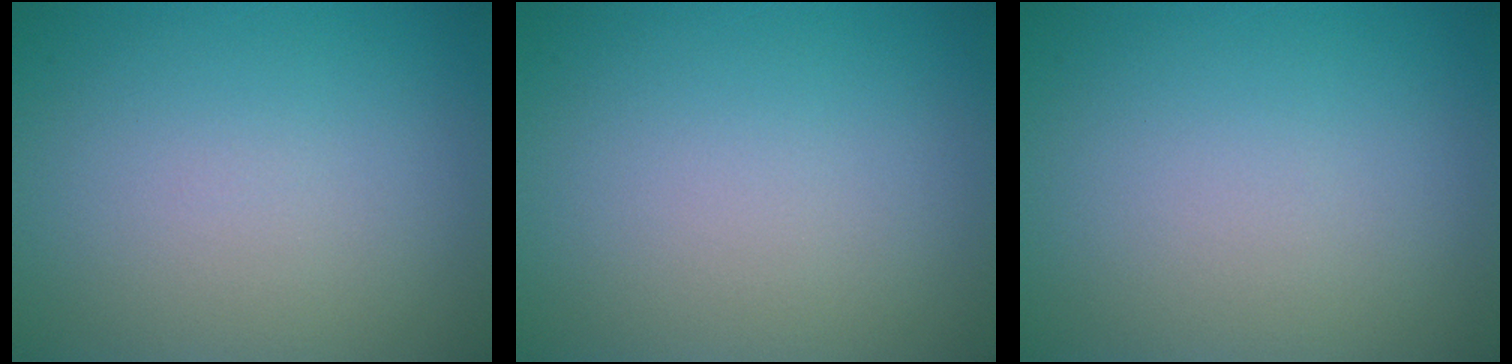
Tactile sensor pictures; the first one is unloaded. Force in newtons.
{"total": 0.0}
{"total": 0.0}